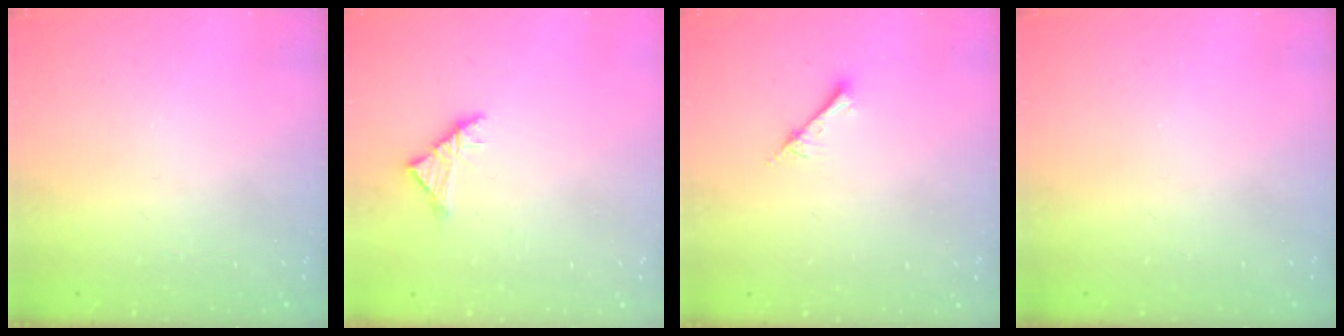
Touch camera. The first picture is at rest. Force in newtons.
{"total": 3.0, "press": 2.9, "slide": 0.9}
{"total": 2.2, "press": 2.2, "slide": 0.3}
{"total": 0.0}